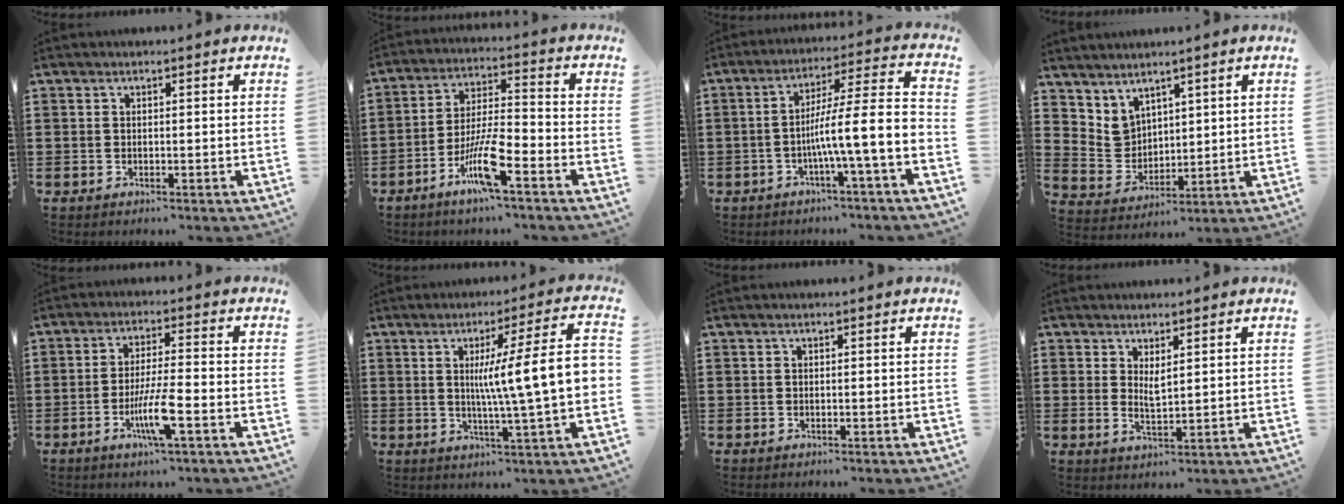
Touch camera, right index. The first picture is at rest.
{"total": 9.4, "force": [-5.3, 1.5, 7.6], "torque": [-0.161, -0.005, -0.101]}
{"total": 9.5, "force": [-3.2, 0.7, 8.9], "torque": [-0.157, -0.014, -0.062]}
{"total": 4.7, "force": [3.8, 2.9, 0.3], "torque": [-0.028, -0.010, 0.073]}
{"total": 7.1, "force": [-2.9, 0.7, 6.4], "torque": [-0.130, -0.016, -0.056]}
{"total": 11.7, "force": [0.7, 0.6, 11.7], "torque": [-0.194, -0.008, 0.004]}
{"total": 0.0}
{"total": 2.4, "force": [1.3, 0.7, 1.9], "torque": [-0.037, 0.002, 0.022]}